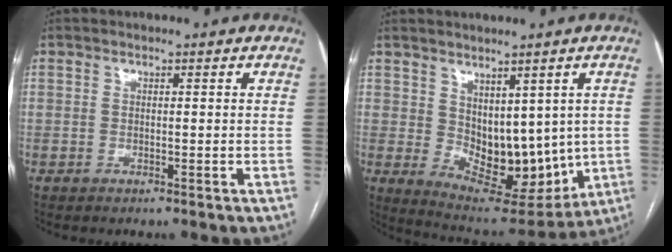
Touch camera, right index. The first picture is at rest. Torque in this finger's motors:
{"motor_torque": [0.60, 0.39, 0.15, 0.03]}